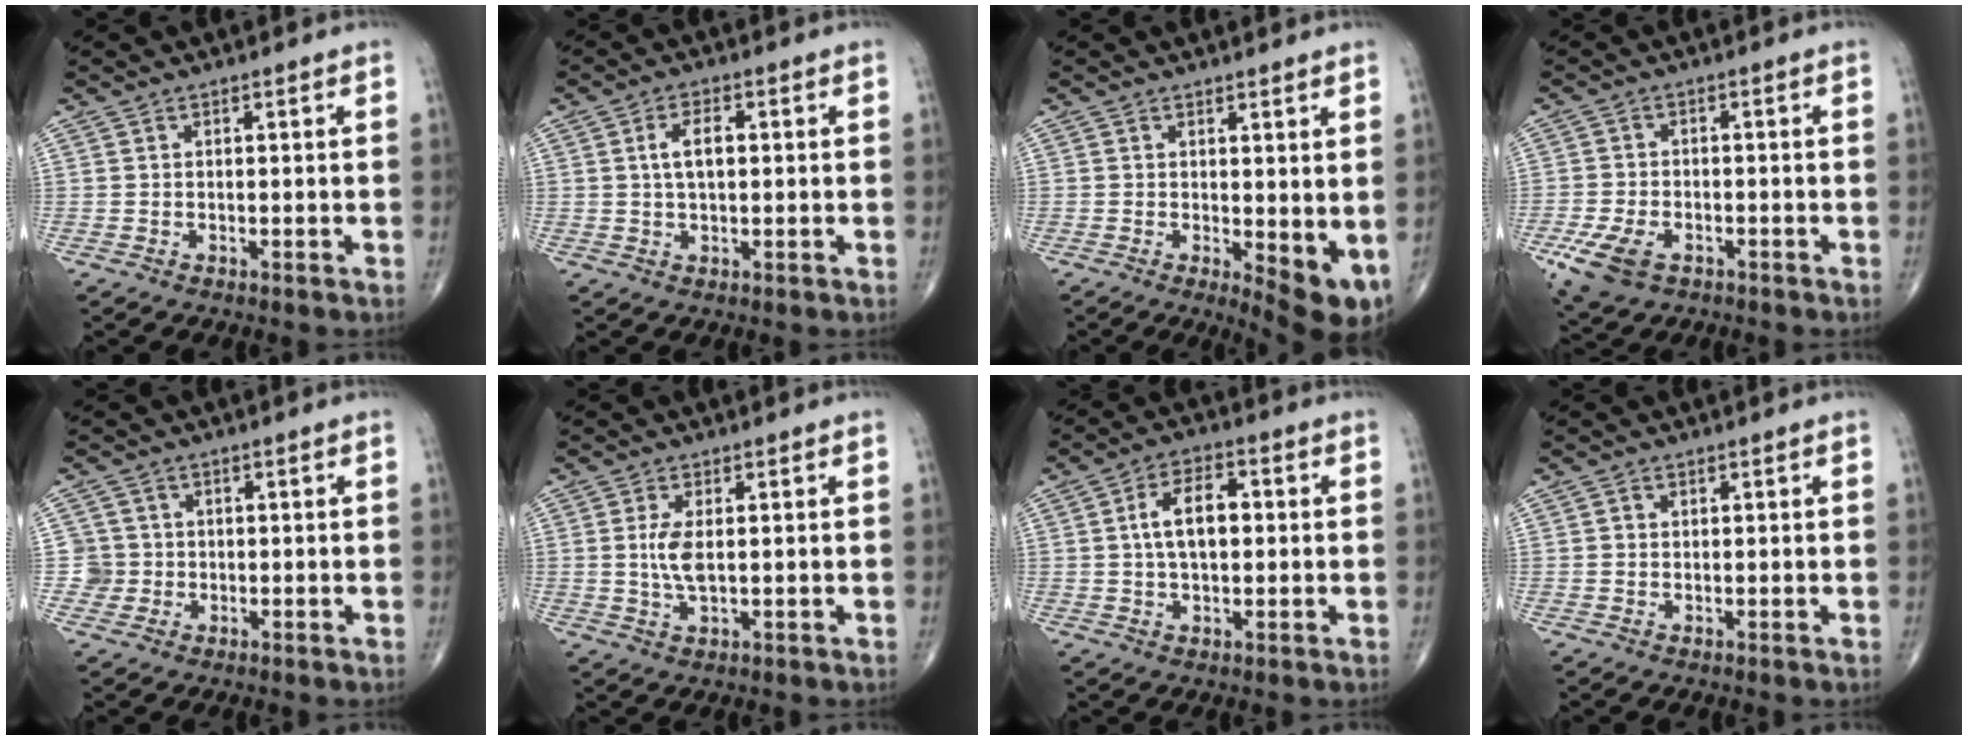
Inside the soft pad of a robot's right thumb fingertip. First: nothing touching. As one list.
[{"total": 4.7, "force": [0.7, 2.4, 4.0], "torque": [-0.076, 0.005, 0.010]}, {"total": 7.2, "force": [-0.3, 2.6, 6.7], "torque": [-0.083, -0.018, 0.003]}, {"total": 7.8, "force": [-3.8, 4.7, 5.0], "torque": [-0.103, 0.005, -0.065]}, {"total": 3.2, "force": [-0.4, 3.2, -0.4], "torque": [0.032, 0.010, -0.014]}, {"total": 4.4, "force": [0.4, 1.8, 4.0], "torque": [-0.088, -0.006, 0.010]}, {"total": 8.2, "force": [0.7, 4.6, 6.8], "torque": [-0.113, 0.017, 0.007]}, {"total": 0.9, "force": [0.1, 0.8, 0.3], "torque": [0.002, 0.001, 0.000]}]